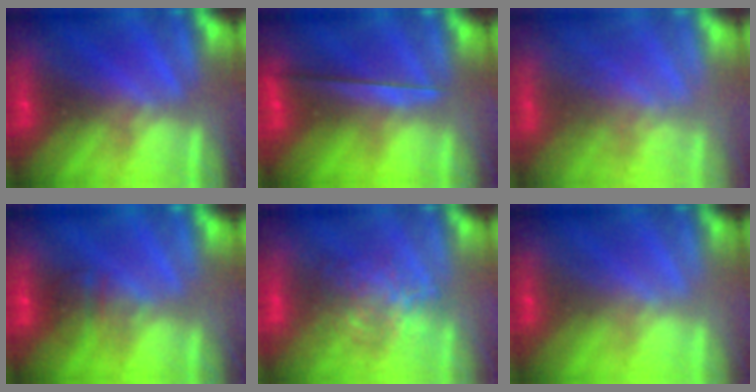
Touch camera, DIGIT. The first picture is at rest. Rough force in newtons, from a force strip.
{"total": 2.3}
{"total": 2.9}
{"total": 2.3}
{"total": 3.5}
{"total": 2.0}